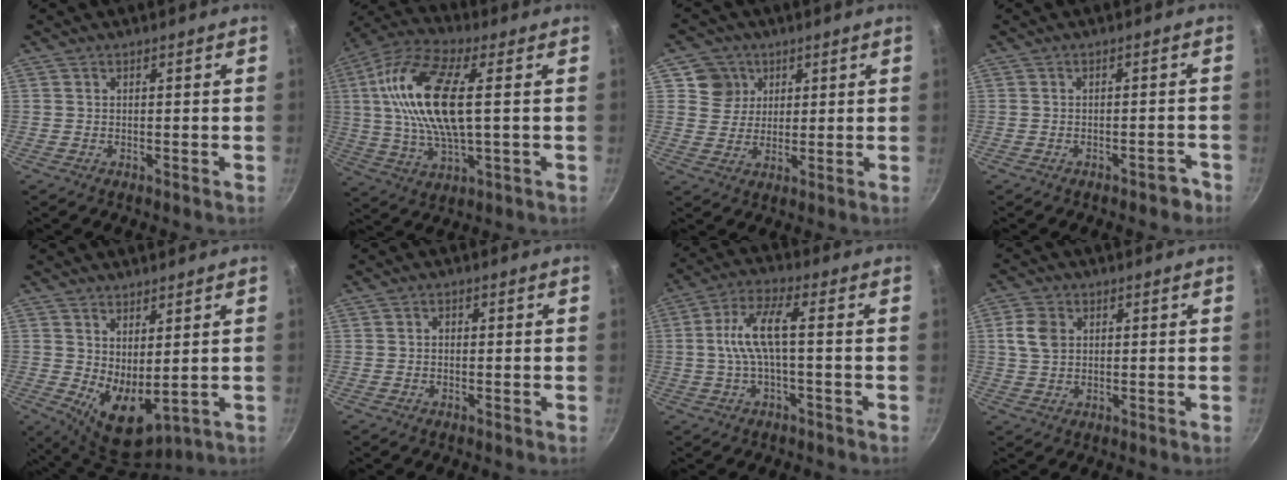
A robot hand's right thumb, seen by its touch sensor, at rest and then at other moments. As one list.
[{"total": 18.3, "force": [2.3, 6.7, 16.8], "torque": [-0.339, 0.010, 0.036]}, {"total": 6.2, "force": [2.5, 5.7, 1.0], "torque": [0.023, -0.003, 0.040]}, {"total": 2.7, "force": [-2.0, 1.3, 1.4], "torque": [-0.005, 0.033, -0.008]}, {"total": 8.6, "force": [2.1, 4.2, 7.3], "torque": [-0.099, -0.041, 0.050]}, {"total": 1.1, "force": [0.1, 0.9, 0.7], "torque": [-0.011, 0.006, 0.000]}, {"total": 8.2, "force": [-0.5, 2.4, 7.8], "torque": [-0.167, 0.026, -0.014]}, {"total": 5.6, "force": [1.4, 4.2, 3.4], "torque": [-0.056, 0.001, 0.023]}]